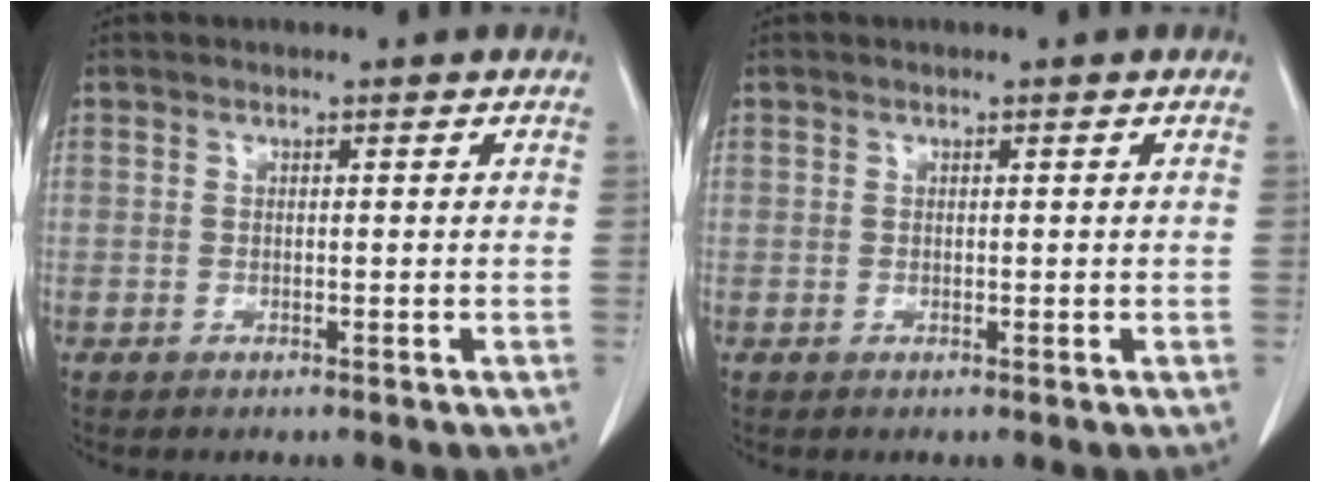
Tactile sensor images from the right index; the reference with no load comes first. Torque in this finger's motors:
{"motor_torque": [-0.21, 0.13, -0.02, 0.00]}